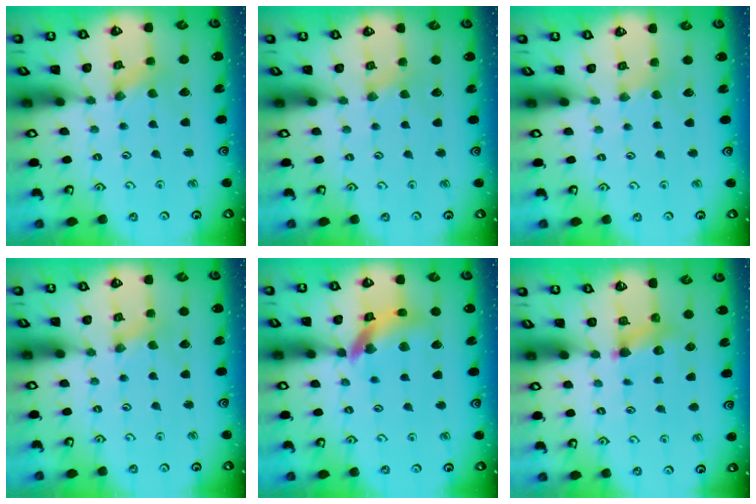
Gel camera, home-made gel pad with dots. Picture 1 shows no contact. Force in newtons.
{"total": 1.5, "press": 1.4, "slide": 0.3}
{"total": 1.6, "press": 1.5, "slide": 0.4}
{"total": 0.0}
{"total": 12.9, "press": 12.8, "slide": 1.7}
{"total": 4.9, "press": 4.9, "slide": 0.4}